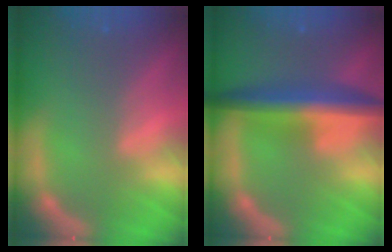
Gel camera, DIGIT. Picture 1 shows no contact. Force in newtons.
{"total": 7.1}